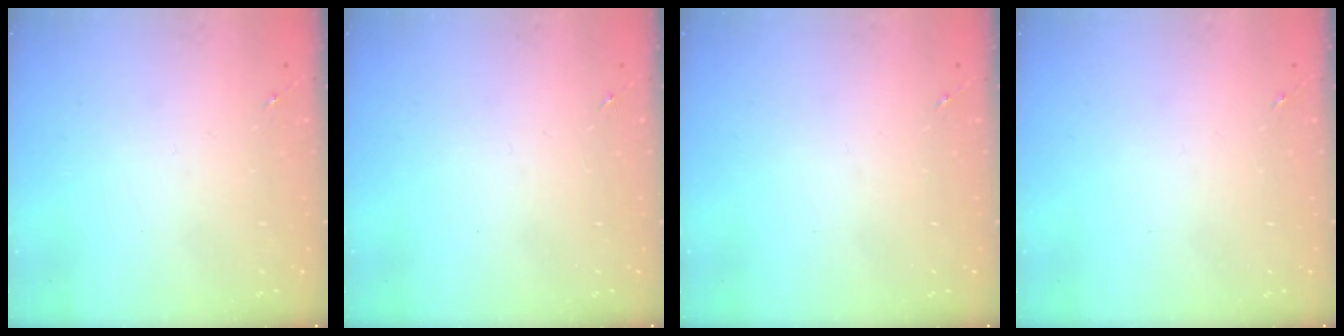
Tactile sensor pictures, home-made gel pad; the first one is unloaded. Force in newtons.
{"total": 0.0}
{"total": 0.0}
{"total": 0.0}